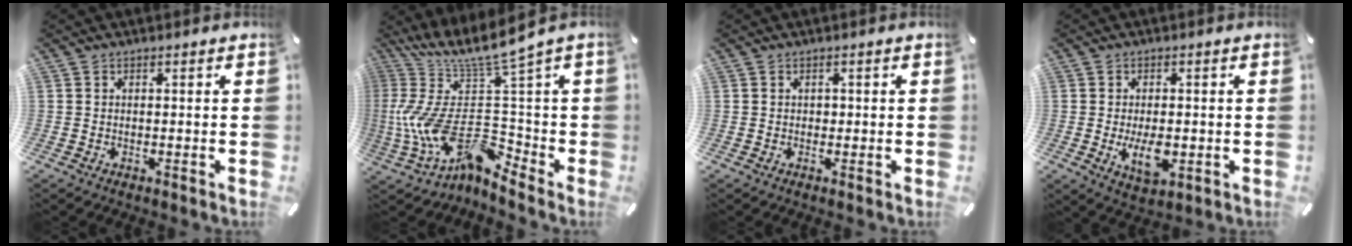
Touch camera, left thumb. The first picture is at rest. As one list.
[{"total": 23.0, "force": [-2.2, 10.7, 20.2], "torque": [-0.419, -0.018, -0.034]}, {"total": 0.8, "force": [-0.1, 0.7, 0.2], "torque": [-0.003, 0.006, -0.003]}, {"total": 7.5, "force": [-1.4, 4.2, 6.0], "torque": [-0.116, -0.010, -0.028]}]